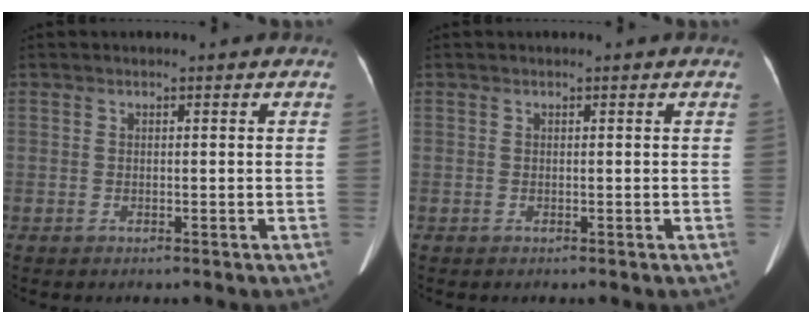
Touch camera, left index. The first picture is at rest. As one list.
[{"total": 0.0}]